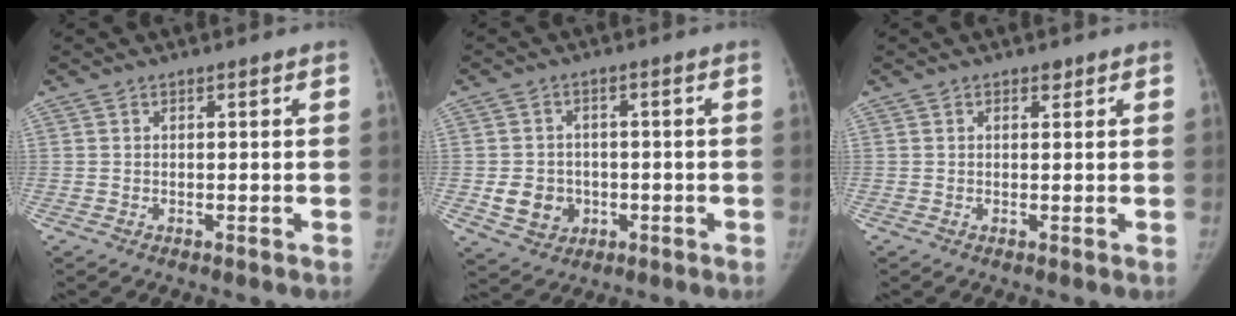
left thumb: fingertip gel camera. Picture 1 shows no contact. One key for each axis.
{"total": 6.8, "fx": -1.4, "fy": 6.1, "fz": 2.8, "tx": -0.024, "ty": 0.009, "tz": -0.013}
{"total": 0.9, "fx": 0.6, "fy": 0.5, "fz": 0.3, "tx": -0.001, "ty": -0.004, "tz": 0.008}